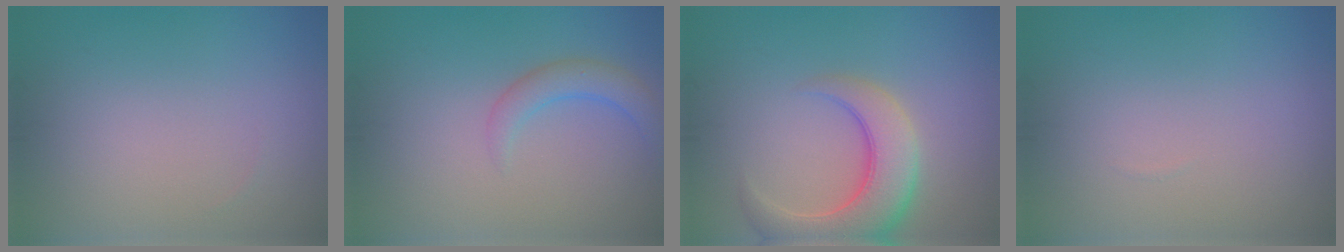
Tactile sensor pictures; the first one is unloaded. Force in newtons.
{"total": 2.3, "press": 2.3, "slide": 0.2}
{"total": 6.3, "press": 6.3, "slide": 0.6}
{"total": 0.0}